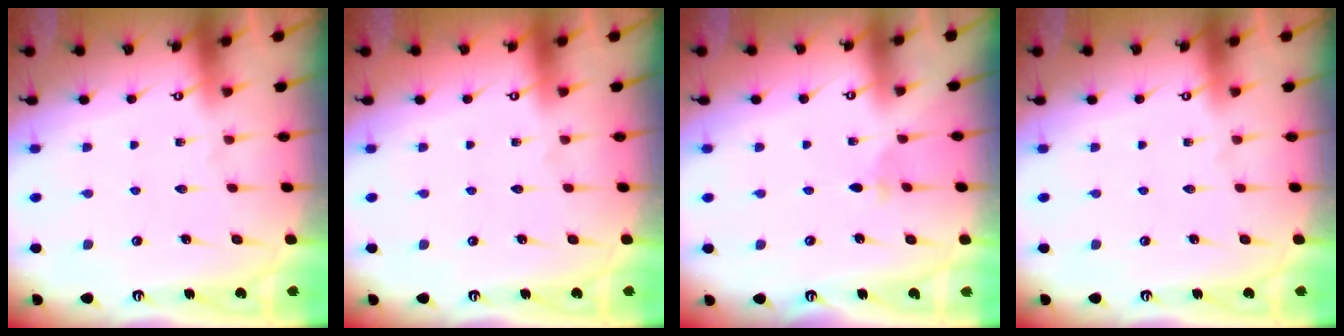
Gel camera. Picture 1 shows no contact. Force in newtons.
{"total": 0.0}
{"total": 2.0, "press": 1.9, "slide": 0.5}
{"total": 0.0}